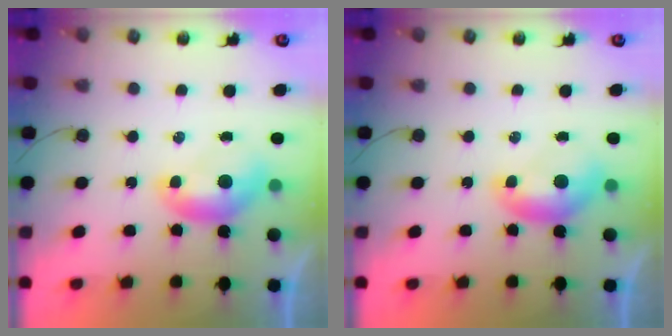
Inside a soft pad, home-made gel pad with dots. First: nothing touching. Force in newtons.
{"total": 0.0}